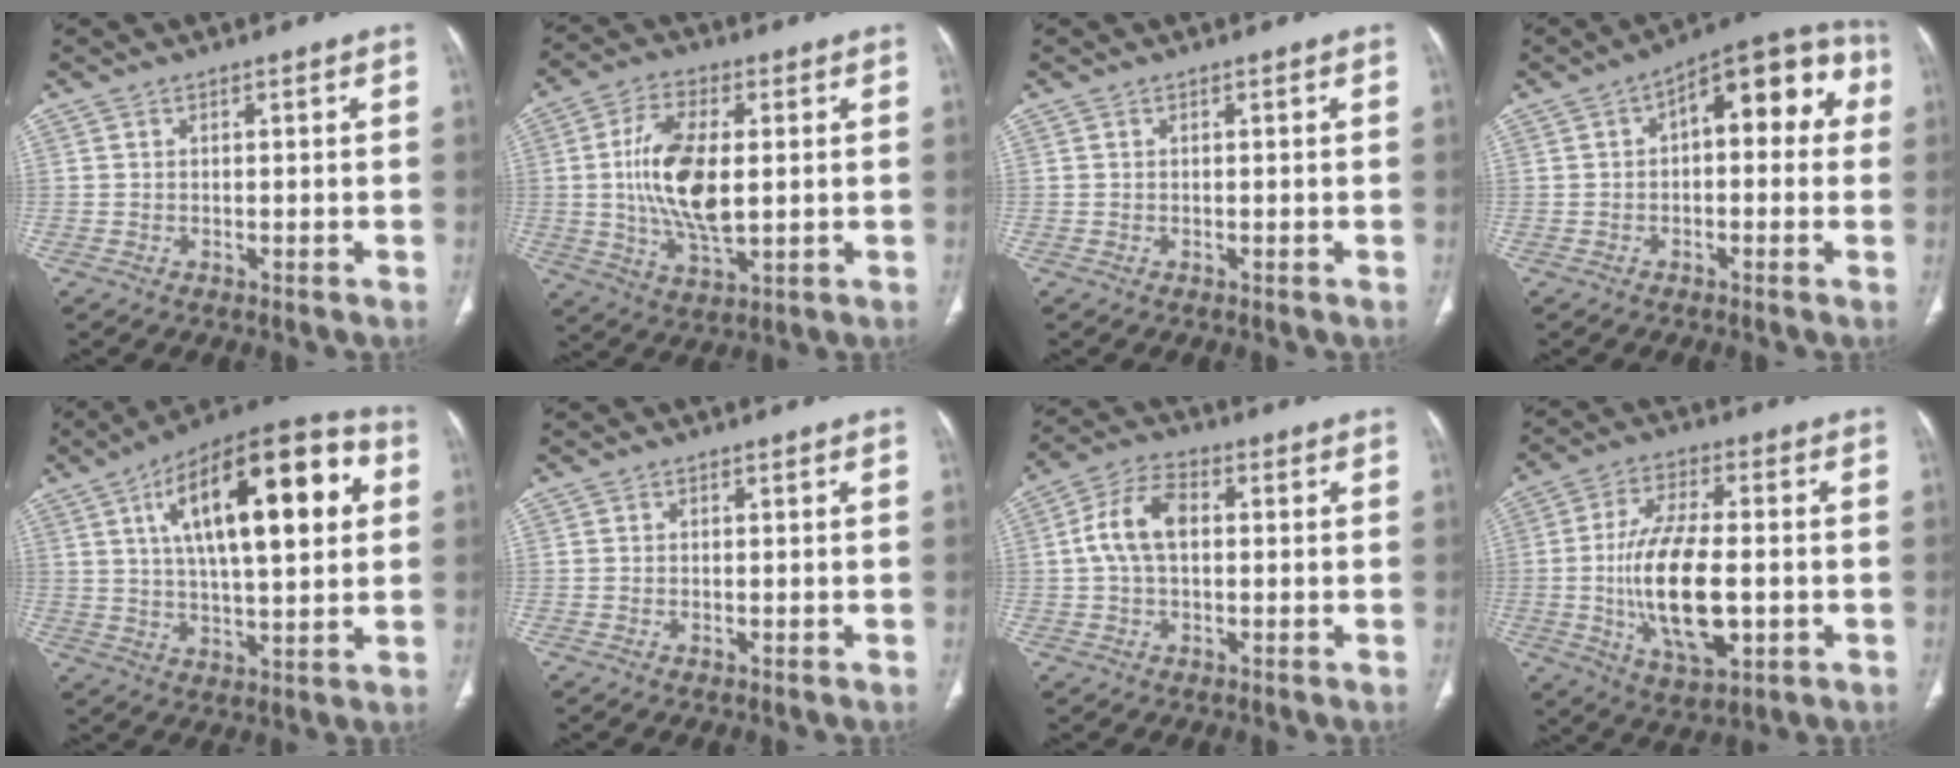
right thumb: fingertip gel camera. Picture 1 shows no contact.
{"total": 14.2, "force": [0.8, 6.7, 12.4], "torque": [-0.238, -0.008, 0.018]}
{"total": 0.0}
{"total": 14.5, "force": [2.6, 7.1, 12.3], "torque": [-0.119, 0.045, 0.025]}
{"total": 24.7, "force": [6.8, 9.3, 21.9], "torque": [-0.325, 0.015, 0.097]}
{"total": 0.0}
{"total": 8.5, "force": [0.7, 5.1, 6.8], "torque": [-0.137, 0.024, 0.008]}
{"total": 17.1, "force": [-2.3, 7.6, 15.1], "torque": [-0.273, 0.000, -0.035]}